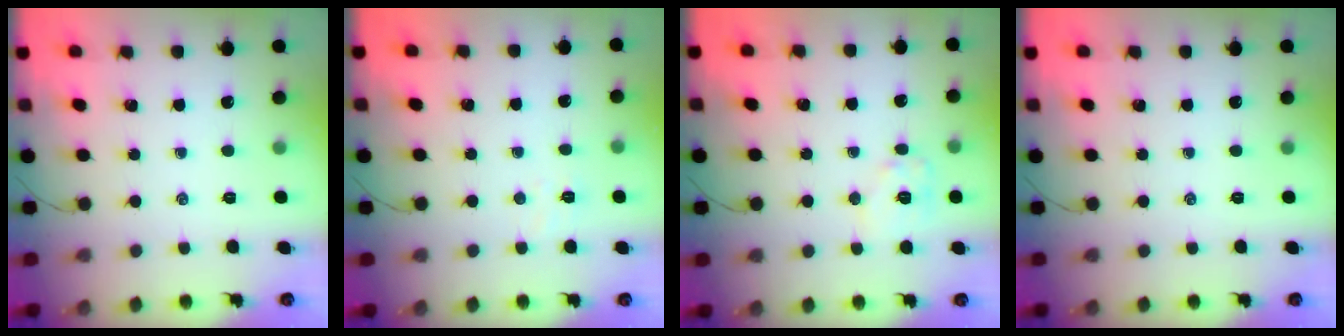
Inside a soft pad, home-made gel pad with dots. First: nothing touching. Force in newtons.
{"total": 2.5, "press": 2.4, "slide": 0.8}
{"total": 8.4, "press": 8.4, "slide": 0.6}
{"total": 0.0}